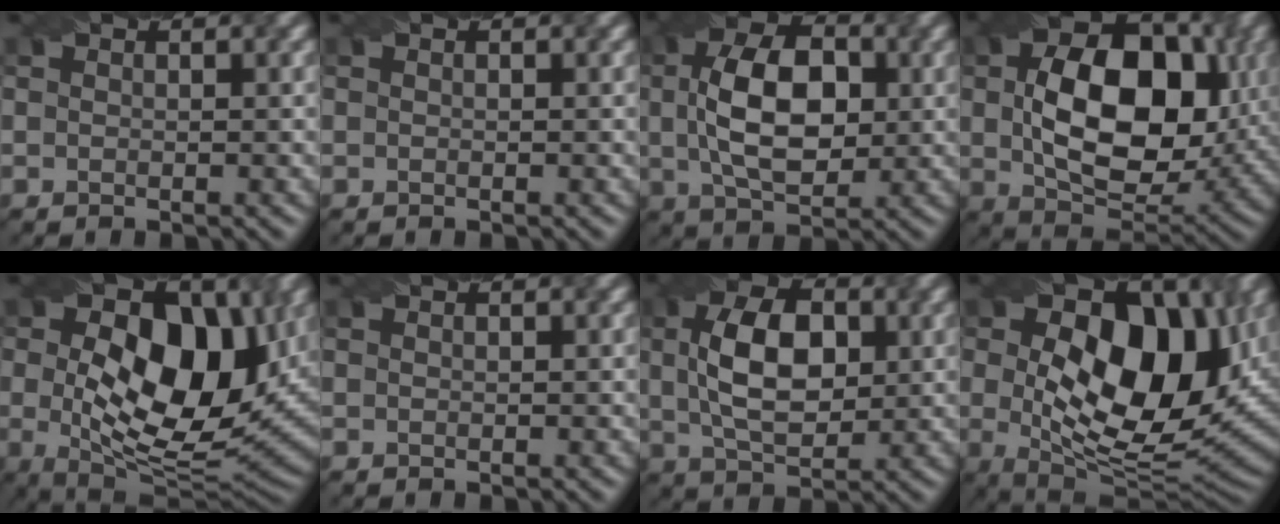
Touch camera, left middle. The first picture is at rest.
{"total": 1.3, "force": [-0.9, -0.5, -0.7], "torque": [0.001, 0.011, -0.005]}
{"total": 7.4, "force": [-0.4, 4.3, 6.0], "torque": [-0.130, 0.021, 0.003]}
{"total": 11.1, "force": [0.0, 7.1, 8.6], "torque": [-0.145, 0.010, 0.020]}
{"total": 13.4, "force": [1.1, 7.6, 11.0], "torque": [-0.170, 0.000, 0.028]}
{"total": 0.8, "force": [-0.6, -0.3, -0.5], "torque": [0.003, 0.005, -0.005]}
{"total": 6.1, "force": [-0.2, 3.5, 5.0], "torque": [-0.106, 0.023, 0.010]}
{"total": 14.4, "force": [1.6, 8.3, 11.6], "torque": [-0.182, 0.001, 0.041]}